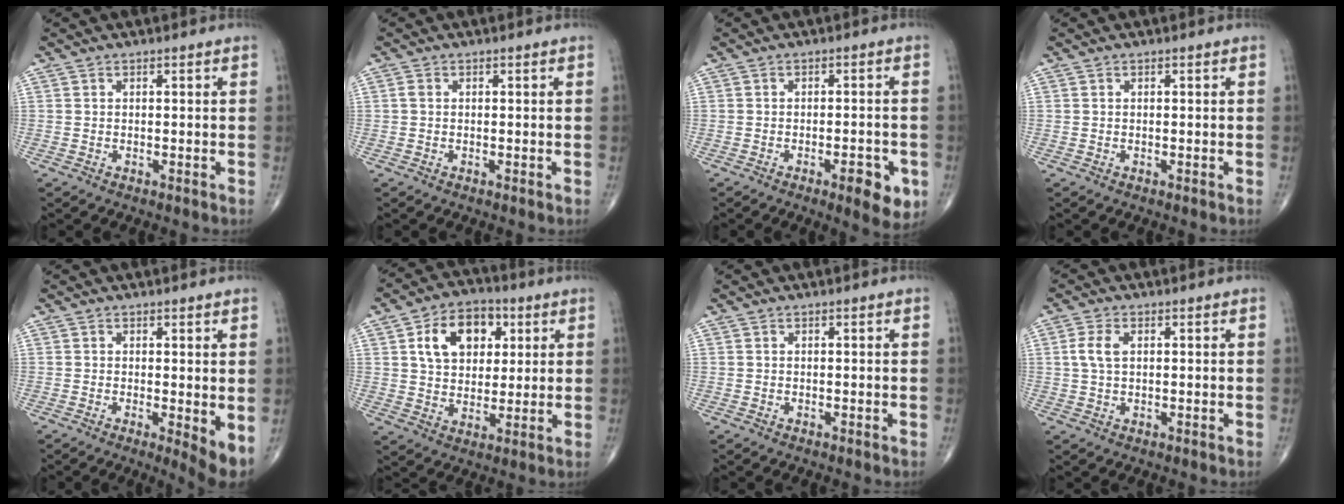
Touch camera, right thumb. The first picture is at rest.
{"total": 0.8, "force": [0.0, 0.6, 0.5], "torque": [-0.011, 0.000, -0.002]}
{"total": 6.9, "force": [-2.8, 2.3, 5.8], "torque": [-0.063, 0.002, -0.034]}
{"total": 0.0}
{"total": 4.6, "force": [-0.1, 1.2, 4.5], "torque": [-0.067, -0.015, -0.004]}
{"total": 12.8, "force": [4.2, 8.9, 8.2], "torque": [-0.097, -0.003, 0.069]}
{"total": 0.0}
{"total": 3.9, "force": [0.8, 2.1, 3.2], "torque": [-0.076, 0.006, 0.016]}